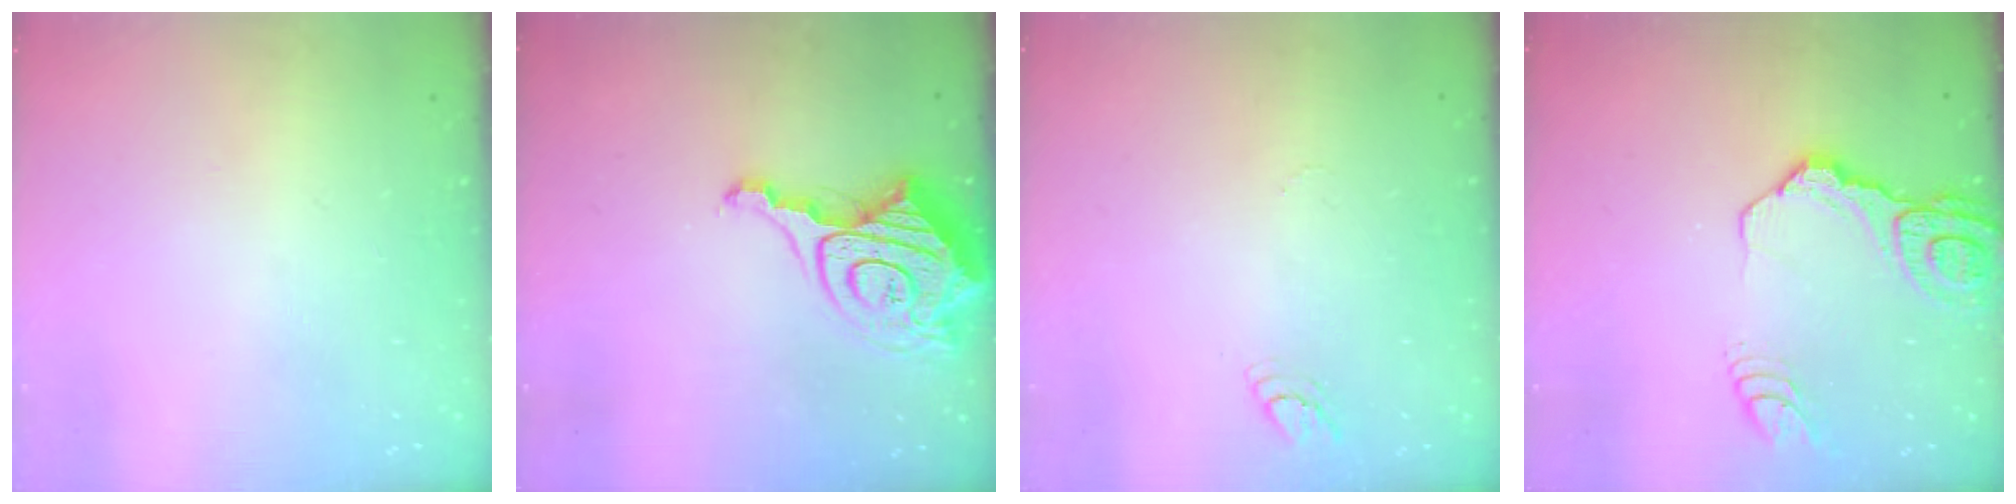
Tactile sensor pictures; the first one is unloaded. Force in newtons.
{"total": 16.6, "press": 16.5, "slide": 1.9}
{"total": 3.1, "press": 3.1, "slide": 0.3}
{"total": 14.6, "press": 14.5, "slide": 1.8}